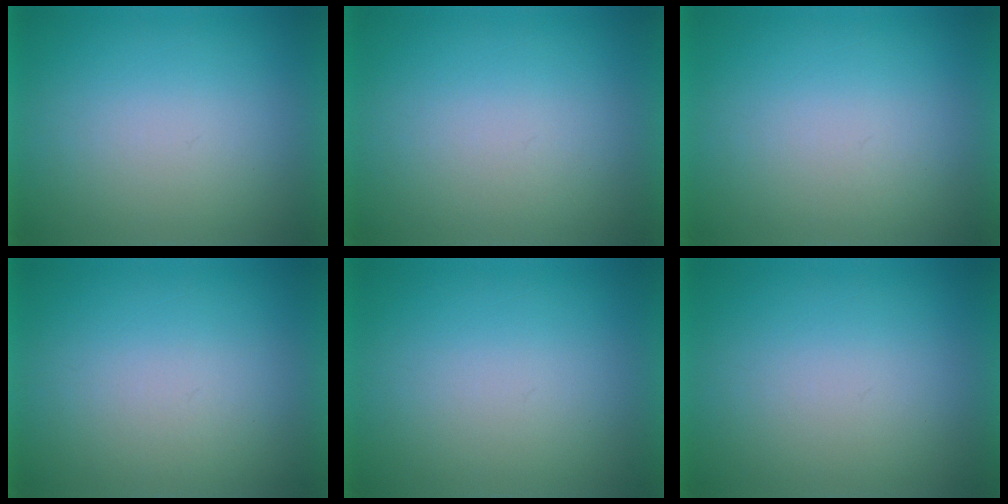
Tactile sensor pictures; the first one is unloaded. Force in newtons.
{"total": 1.0}
{"total": 1.1}
{"total": 1.2}
{"total": 0.0}
{"total": 0.0}